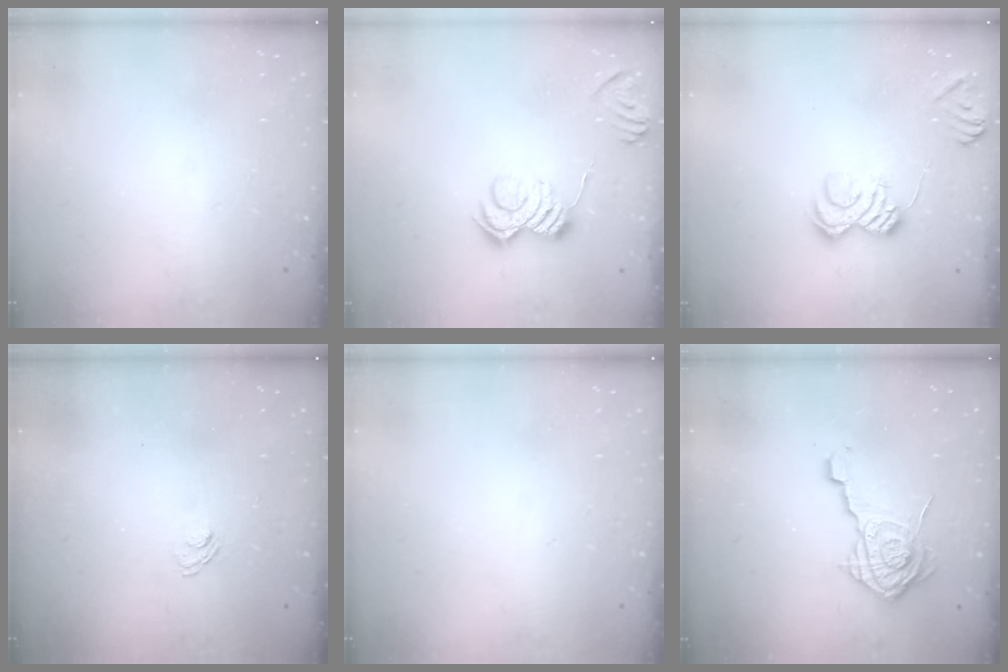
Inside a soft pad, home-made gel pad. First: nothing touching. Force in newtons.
{"total": 10.0, "press": 10.0, "slide": 0.3}
{"total": 8.1, "press": 7.9, "slide": 1.4}
{"total": 2.0, "press": 1.5, "slide": 1.3}
{"total": 0.0}
{"total": 13.9, "press": 13.8, "slide": 0.7}